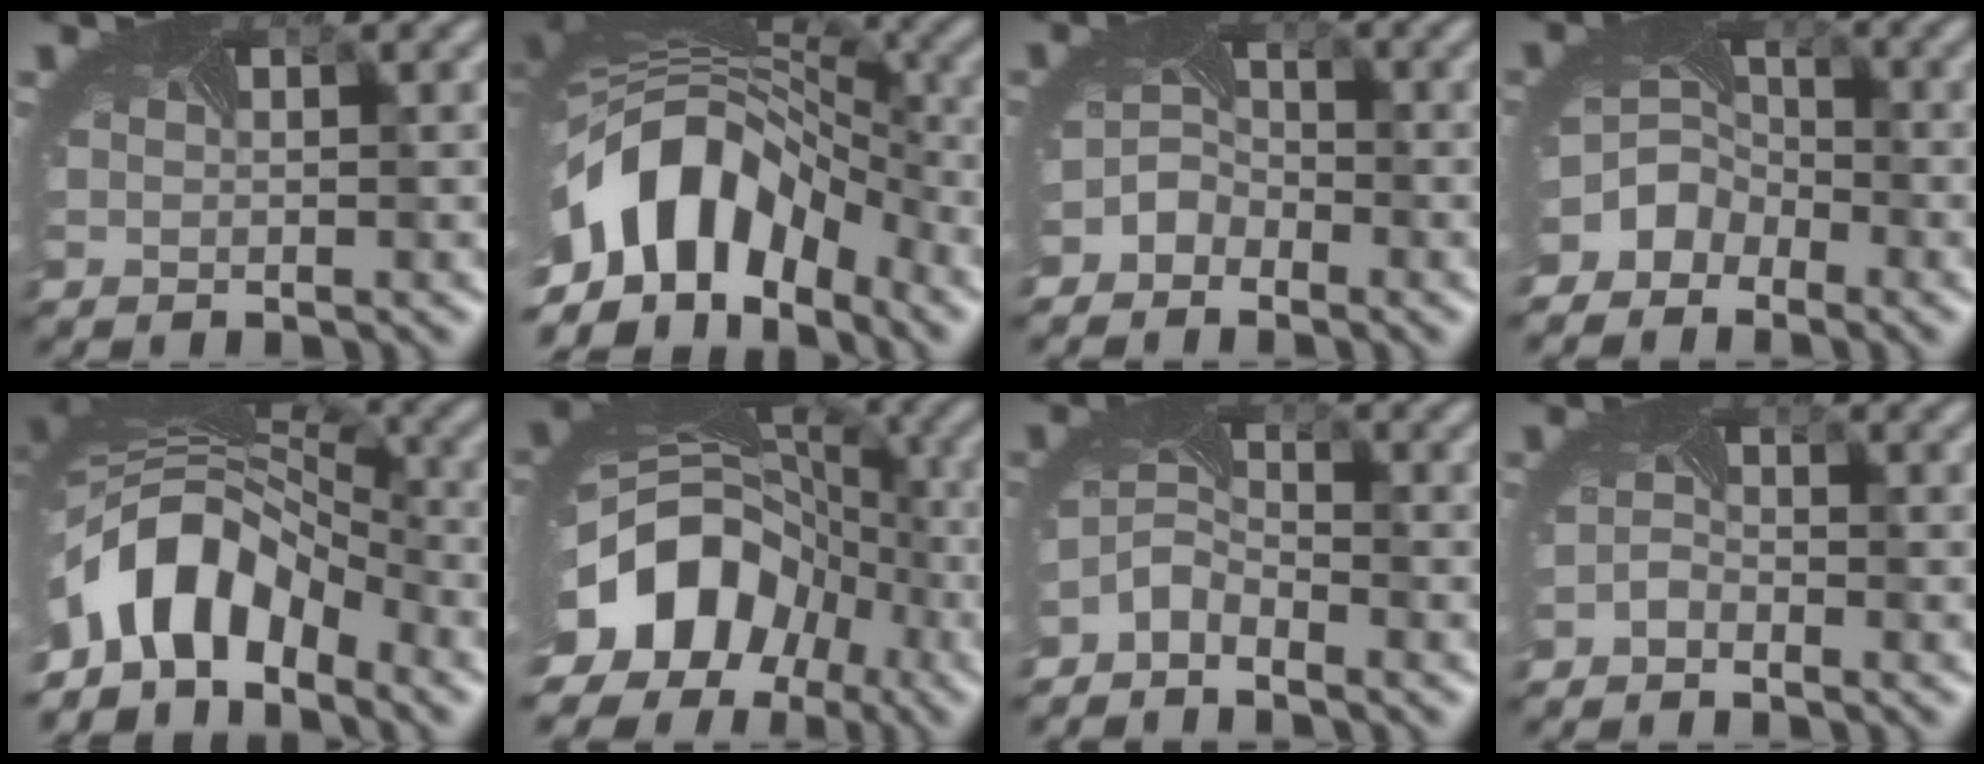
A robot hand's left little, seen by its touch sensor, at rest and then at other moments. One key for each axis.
{"total": 11.8, "fx": -4.8, "fy": 7.6, "fz": 7.7, "tx": -0.149, "ty": -0.008, "tz": -0.083}
{"total": 2.3, "fx": -2.0, "fy": 1.2, "fz": 0.1, "tx": -0.010, "ty": -0.002, "tz": -0.045}
{"total": 4.4, "fx": -3.1, "fy": 3.0, "fz": 1.0, "tx": -0.003, "ty": 0.000, "tz": -0.058}
{"total": 9.2, "fx": -4.9, "fy": 5.4, "fz": 5.6, "tx": -0.106, "ty": -0.001, "tz": -0.093}
{"total": 15.6, "fx": -6.9, "fy": 11.7, "fz": 7.7, "tx": -0.148, "ty": -0.028, "tz": -0.109}
{"total": 2.6, "fx": -2.3, "fy": 0.8, "fz": 0.6, "tx": -0.025, "ty": -0.003, "tz": -0.054}
{"total": 1.2, "fx": -1.2, "fy": 0.2, "fz": 0.0, "tx": -0.010, "ty": 0.000, "tz": -0.026}